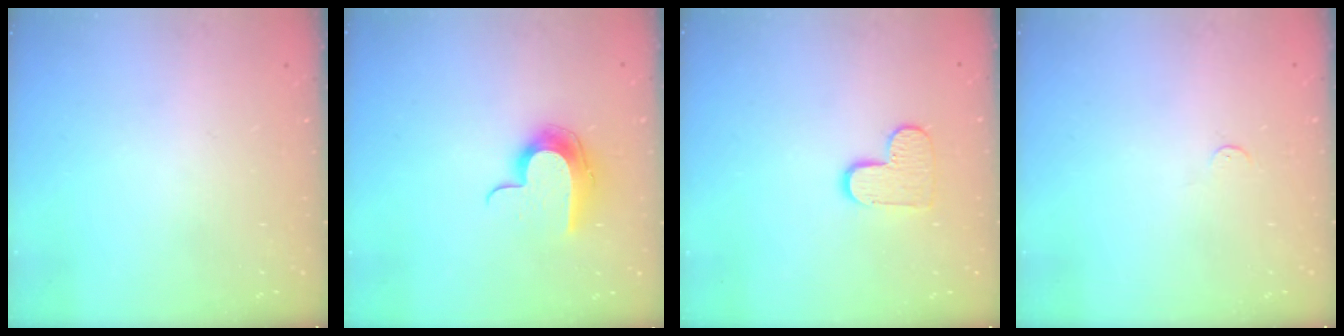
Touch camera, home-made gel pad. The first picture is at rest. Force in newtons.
{"total": 11.6, "press": 11.6, "slide": 0.8}
{"total": 8.3, "press": 8.2, "slide": 0.4}
{"total": 3.2, "press": 3.2, "slide": 0.2}